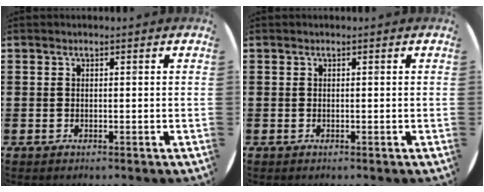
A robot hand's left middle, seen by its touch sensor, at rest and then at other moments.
{"total": 0.0}